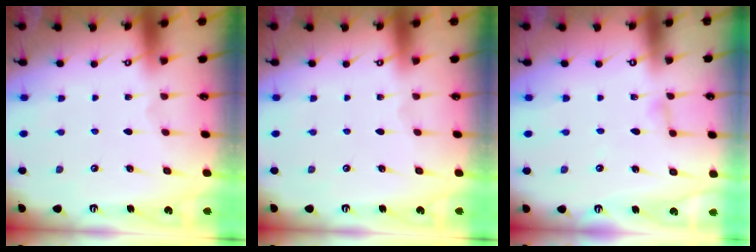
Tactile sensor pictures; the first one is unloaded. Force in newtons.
{"total": 0.0}
{"total": 3.2, "press": 3.2, "slide": 0.3}